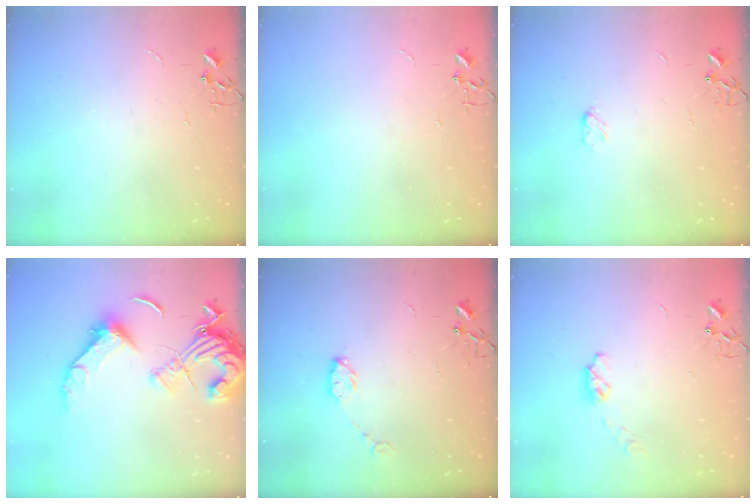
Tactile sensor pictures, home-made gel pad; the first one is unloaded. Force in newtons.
{"total": 0.0}
{"total": 3.7, "press": 3.7, "slide": 0.5}
{"total": 16.5, "press": 16.3, "slide": 2.9}
{"total": 4.9, "press": 4.8, "slide": 0.6}
{"total": 5.5, "press": 5.4, "slide": 0.8}